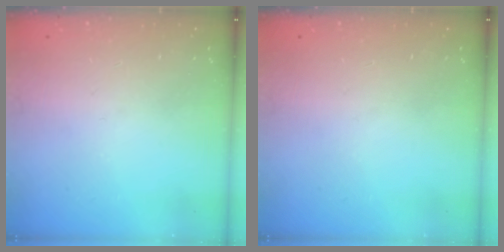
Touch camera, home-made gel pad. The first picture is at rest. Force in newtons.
{"total": 0.0}